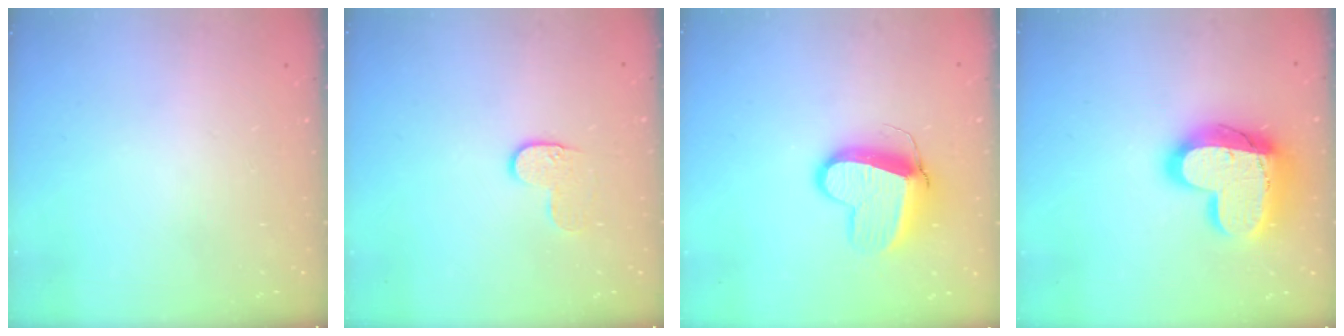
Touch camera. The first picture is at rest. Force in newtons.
{"total": 5.4, "press": 5.4, "slide": 0.3}
{"total": 11.5, "press": 11.4, "slide": 1.3}
{"total": 19.7, "press": 19.7, "slide": 1.4}